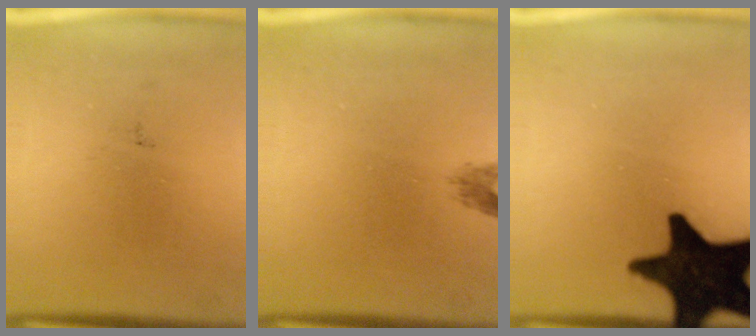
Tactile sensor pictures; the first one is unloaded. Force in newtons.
{"total": 1.4}
{"total": 18.7}